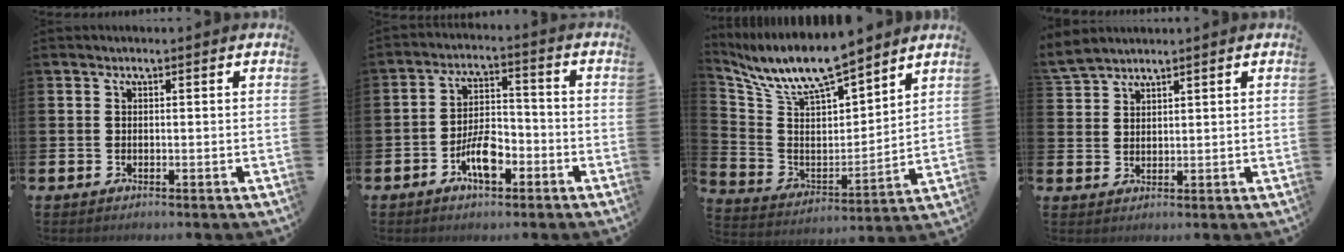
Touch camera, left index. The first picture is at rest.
{"total": 5.9, "force": [-3.0, 2.6, 4.4], "torque": [-0.088, 0.011, -0.057]}
{"total": 10.0, "force": [9.1, 2.1, 3.4], "torque": [-0.102, -0.060, 0.159]}
{"total": 3.2, "force": [3.2, 0.3, 0.1], "torque": [-0.006, -0.011, 0.060]}